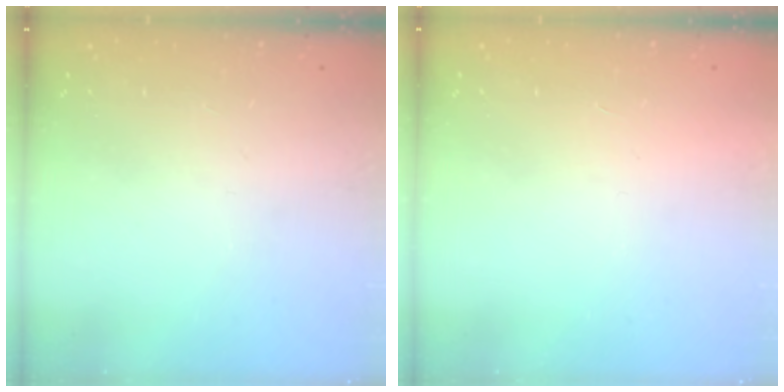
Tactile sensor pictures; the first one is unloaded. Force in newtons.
{"total": 1.7, "press": 1.7, "slide": 0.1}